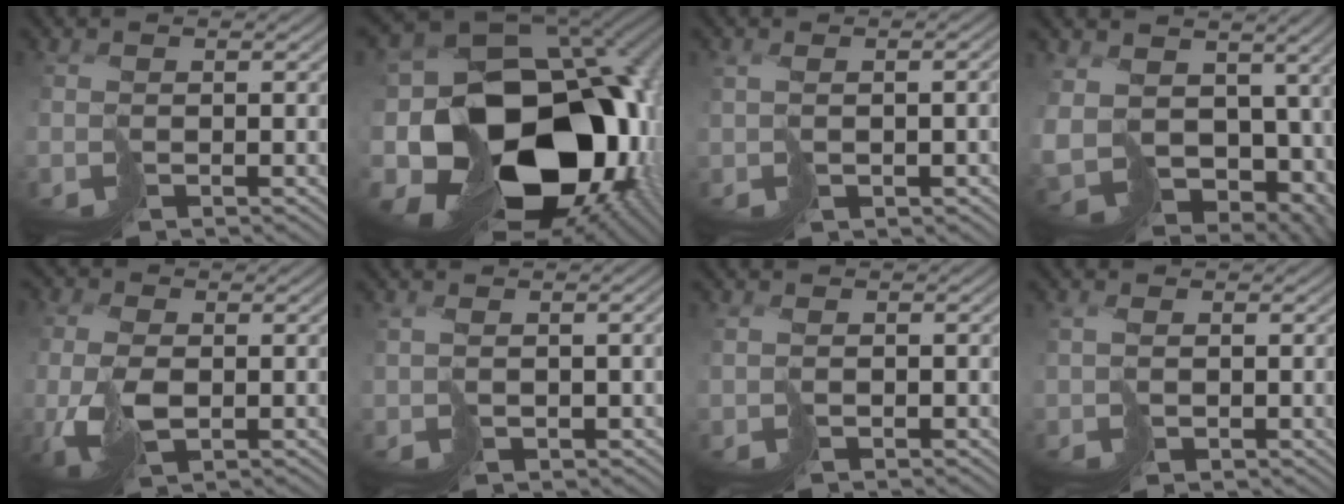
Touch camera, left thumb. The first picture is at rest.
{"total": 21.4, "force": [-5.2, 14.2, 15.1], "torque": [-0.311, -0.034, -0.051]}
{"total": 3.3, "force": [-0.3, 1.5, 2.9], "torque": [-0.055, -0.003, 0.010]}
{"total": 13.8, "force": [0.6, 9.8, 9.7], "torque": [-0.217, -0.045, 0.060]}
{"total": 5.8, "force": [-0.2, 3.0, 5.0], "torque": [-0.123, 0.002, 0.000]}
{"total": 3.1, "force": [0.4, 1.6, 2.6], "torque": [-0.056, -0.004, 0.019]}
{"total": 1.1, "force": [0.6, 0.8, 0.6], "torque": [-0.020, -0.002, 0.016]}
{"total": 2.1, "force": [1.0, 0.9, 1.6], "torque": [-0.033, 0.002, 0.025]}